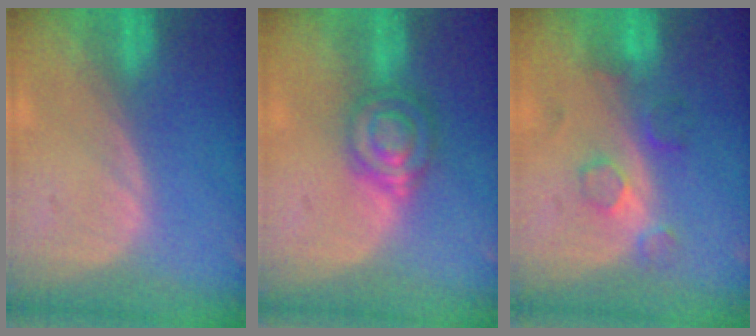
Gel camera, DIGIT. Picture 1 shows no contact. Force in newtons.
{"total": 6.5, "press": 5.8, "slide": 3.0}
{"total": 4.2, "press": 4.2, "slide": 0.5}